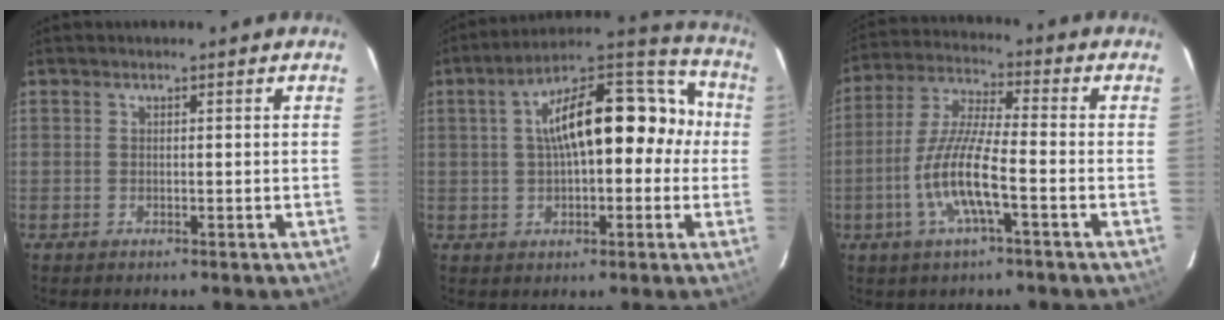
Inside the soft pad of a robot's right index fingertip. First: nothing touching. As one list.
[{"total": 18.3, "force": [1.0, 8.9, 15.9], "torque": [-0.253, 0.054, 0.015]}, {"total": 10.8, "force": [-3.8, 1.5, 10.0], "torque": [-0.213, -0.005, -0.076]}]